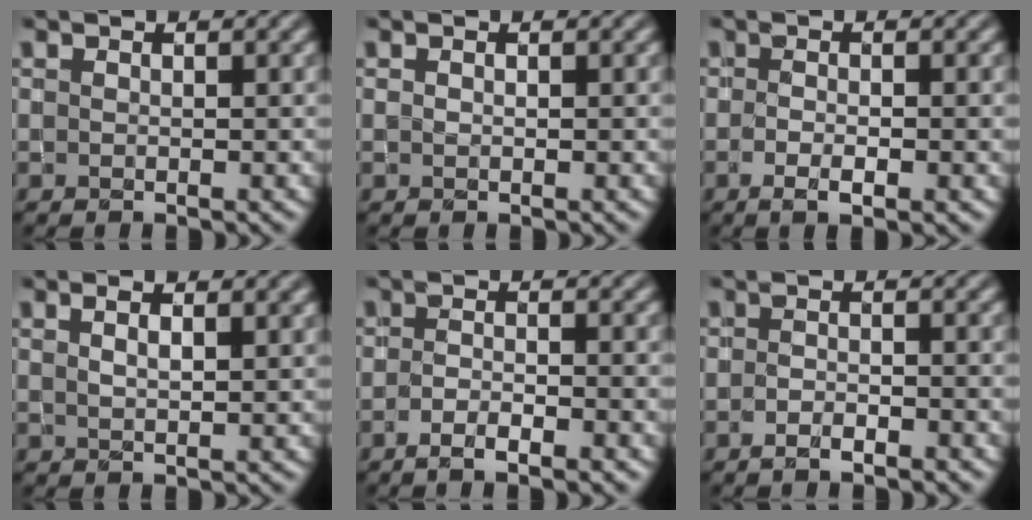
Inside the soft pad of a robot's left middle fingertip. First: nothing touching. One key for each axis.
{"total": 0.0}
{"total": 2.4, "fx": -0.8, "fy": 0.6, "fz": 2.2, "tx": -0.038, "ty": -0.008, "tz": -0.010}
{"total": 2.3, "fx": 1.5, "fy": 0.8, "fz": 1.6, "tx": -0.010, "ty": 0.005, "tz": 0.019}
{"total": 2.9, "fx": -1.7, "fy": 0.6, "fz": 2.2, "tx": -0.038, "ty": 0.002, "tz": -0.032}
{"total": 1.7, "fx": -1.3, "fy": 0.3, "fz": 1.0, "tx": -0.018, "ty": 0.005, "tz": -0.024}